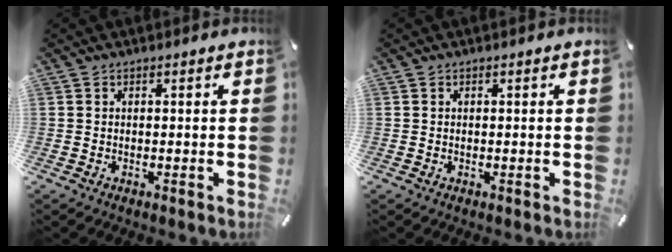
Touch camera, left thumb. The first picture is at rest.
{"total": 0.0}